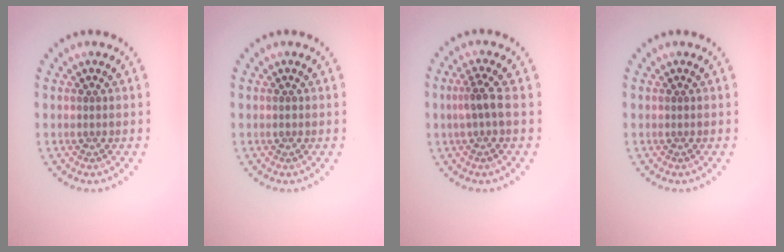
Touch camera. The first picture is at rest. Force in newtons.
{"total": 0.6, "press": 0.6, "slide": 0.0}
{"total": 2.0, "press": 1.6, "slide": 1.3}
{"total": 0.0}